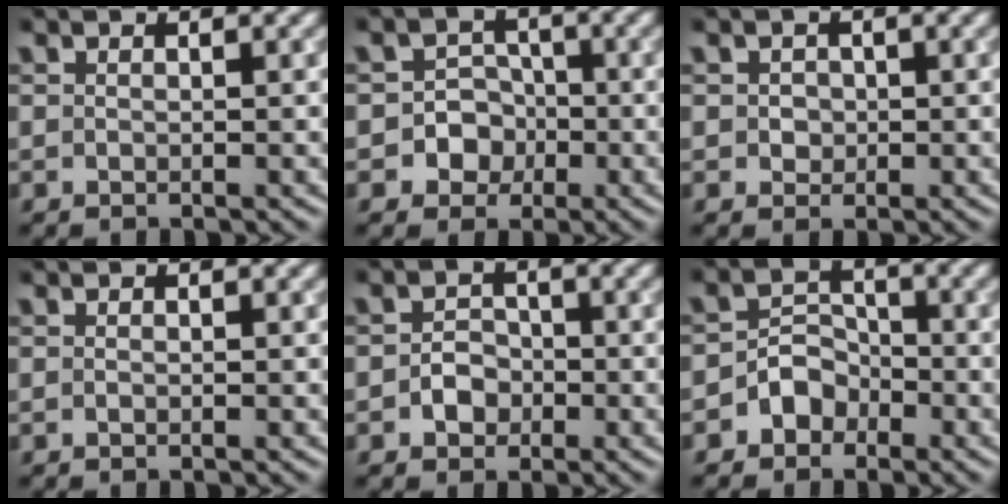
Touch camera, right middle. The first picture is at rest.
{"total": 4.3, "force": [-1.4, 4.0, 0.8], "torque": [0.019, 0.011, -0.041]}
{"total": 1.2, "force": [0.1, 1.2, 0.5], "torque": [-0.003, -0.001, 0.002]}
{"total": 0.0}
{"total": 2.1, "force": [-0.7, 1.8, 0.9], "torque": [-0.011, 0.002, -0.016]}
{"total": 2.6, "force": [-1.4, 2.0, 0.8], "torque": [0.003, 0.010, -0.032]}